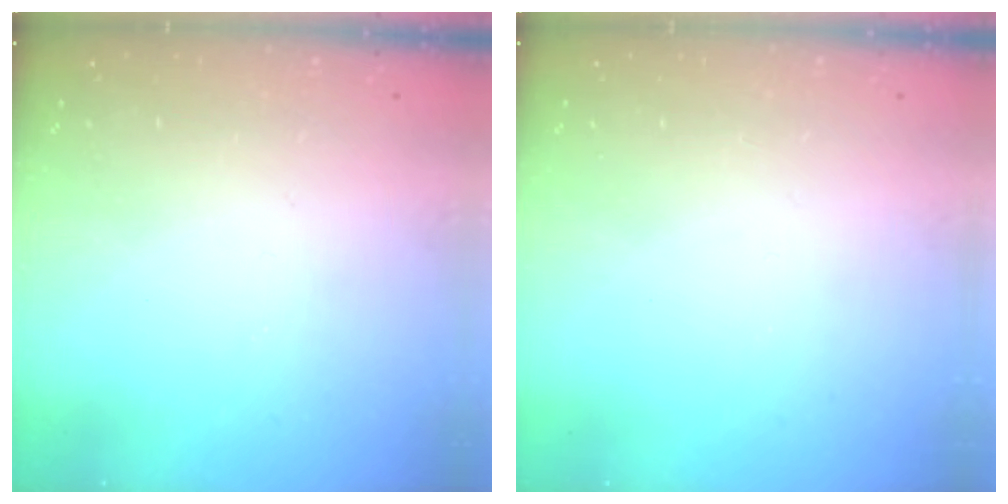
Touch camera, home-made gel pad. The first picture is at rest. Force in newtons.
{"total": 0.0}